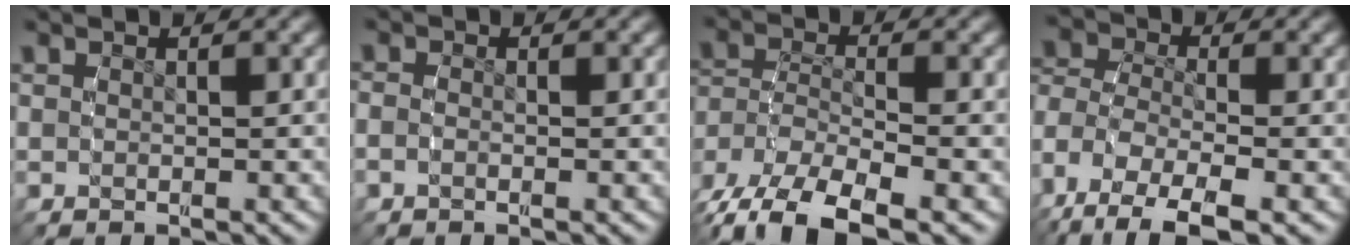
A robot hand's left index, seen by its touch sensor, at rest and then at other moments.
{"total": 1.2, "force": [-0.6, 0.8, 0.6], "torque": [-0.022, -0.006, -0.012]}
{"total": 7.8, "force": [-3.8, 5.2, 4.4], "torque": [-0.109, -0.033, -0.053]}
{"total": 9.2, "force": [-3.8, 6.4, 5.5], "torque": [-0.130, -0.048, -0.045]}